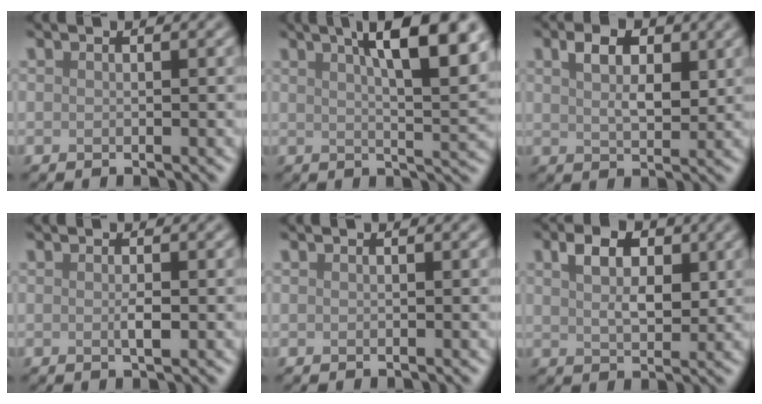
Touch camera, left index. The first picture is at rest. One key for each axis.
{"total": 10.4, "fx": 4.2, "fy": 3.1, "fz": 9.0, "tx": -0.090, "ty": 0.019, "tz": 0.050}
{"total": 4.0, "fx": 1.6, "fy": 2.1, "fz": 3.0, "tx": -0.053, "ty": 0.003, "tz": 0.030}
{"total": 1.2, "fx": -0.1, "fy": 0.2, "fz": 1.2, "tx": -0.022, "ty": -0.002, "tz": -0.002}
{"total": 0.0}
{"total": 4.3, "fx": 1.6, "fy": 2.4, "fz": 3.2, "tx": -0.054, "ty": 0.004, "tz": 0.027}